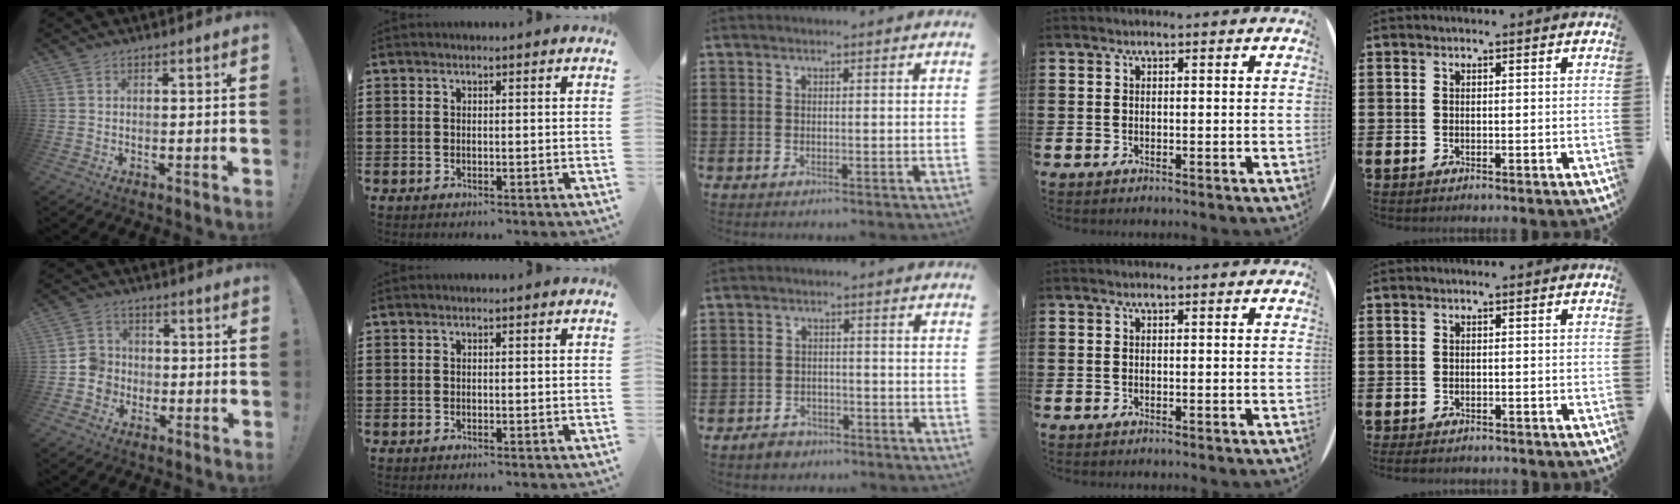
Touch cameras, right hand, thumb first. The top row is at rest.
{"thumb": {"total": 6.6, "force": [-2.3, 6.0, 1.6], "torque": [-0.025, 0.022, -0.041]}, "middle": {"total": 2.4, "force": [-2.1, 1.2, 0.2], "torque": [-0.010, 0.006, -0.046]}, "little": {"total": 0.9, "force": [-0.8, 0.2, 0.3], "torque": [-0.008, 0.000, -0.017]}}